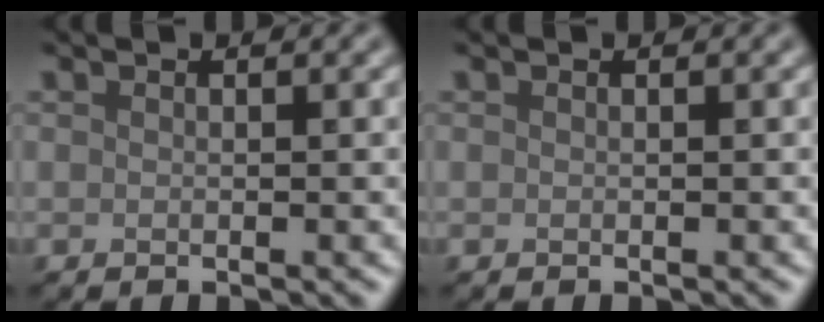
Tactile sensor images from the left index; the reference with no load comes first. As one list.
[{"total": 0.0}]